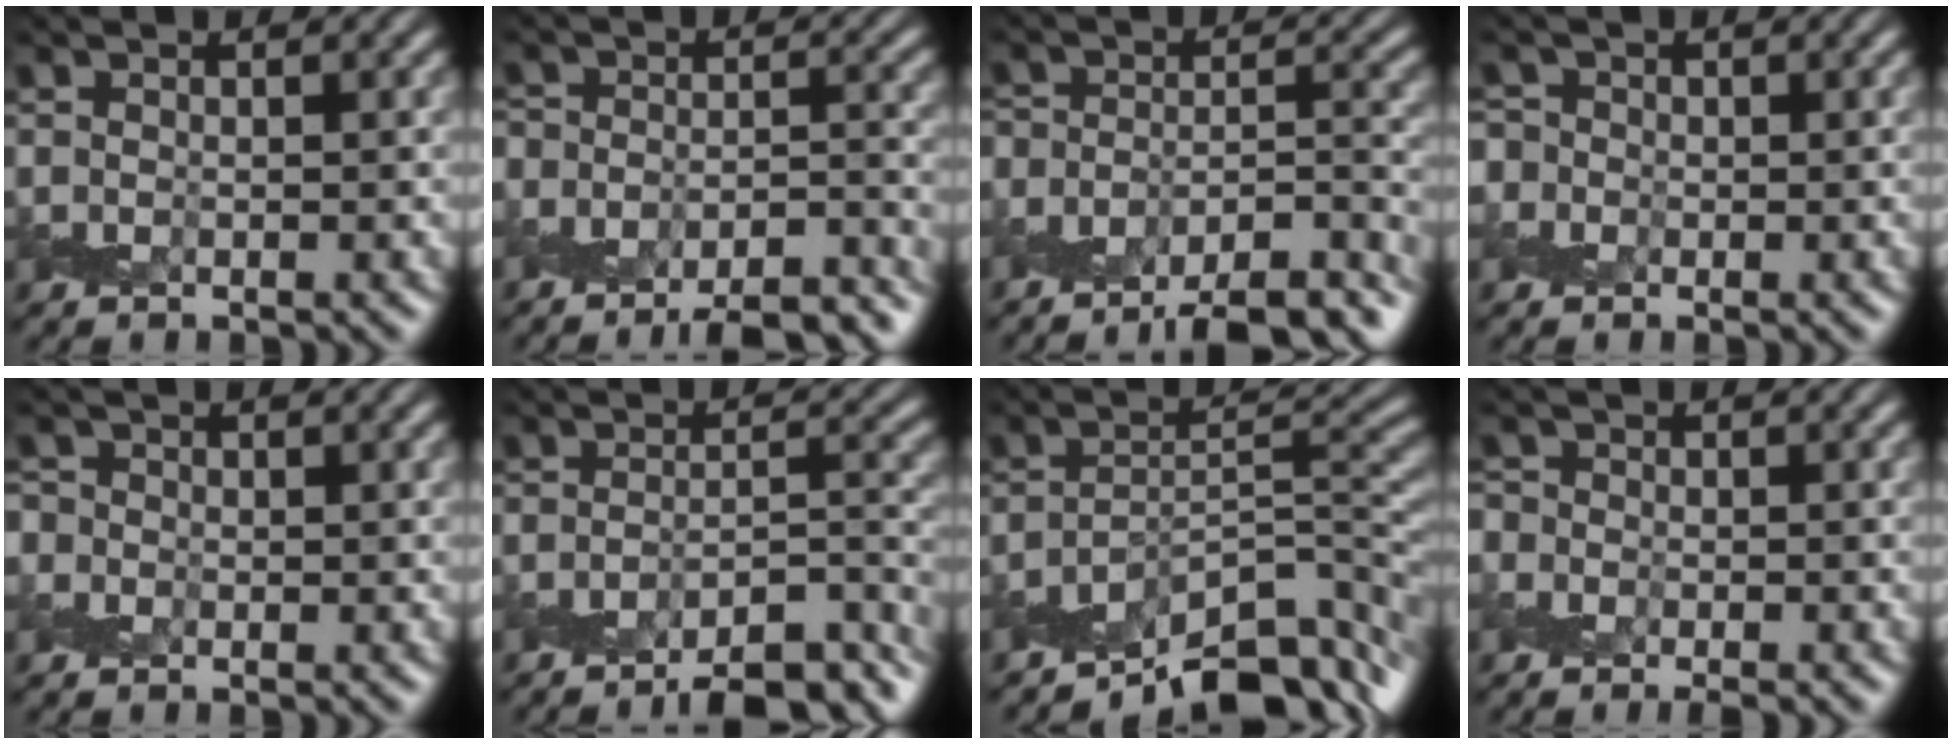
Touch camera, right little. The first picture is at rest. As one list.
[{"total": 11.1, "force": [-10.2, 3.1, 3.0], "torque": [-0.024, 0.007, -0.138]}, {"total": 10.2, "force": [-9.2, 2.4, 3.5], "torque": [-0.040, 0.004, -0.132]}, {"total": 2.0, "force": [-0.1, 1.9, 0.3], "torque": [0.010, 0.013, -0.025]}, {"total": 1.2, "force": [-0.4, 1.1, 0.1], "torque": [0.004, 0.003, -0.016]}, {"total": 8.6, "force": [-7.5, 1.8, 3.9], "torque": [-0.045, 0.007, -0.114]}, {"total": 8.5, "force": [-6.8, 2.1, 4.6], "torque": [-0.052, -0.002, -0.120]}, {"total": 2.0, "force": [-1.5, 1.1, 0.8], "torque": [-0.009, -0.006, -0.033]}]